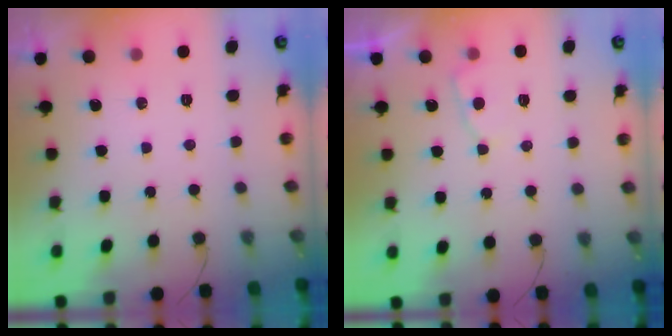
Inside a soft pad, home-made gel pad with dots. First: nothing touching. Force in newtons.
{"total": 3.4, "press": 3.4, "slide": 0.4}